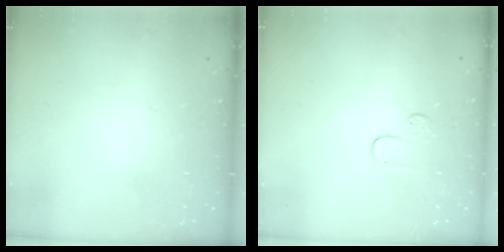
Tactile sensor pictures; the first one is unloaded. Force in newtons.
{"total": 3.8, "press": 3.8, "slide": 0.4}